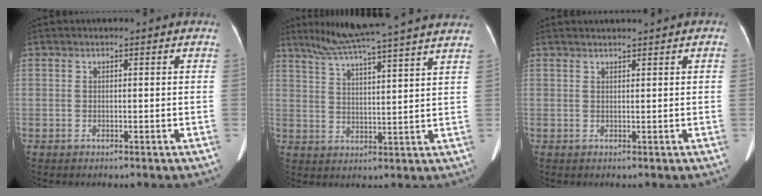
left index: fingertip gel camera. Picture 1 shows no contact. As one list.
[{"total": 18.1, "force": [15.4, -0.7, 9.6], "torque": [-0.163, 0.019, 0.212]}, {"total": 1.7, "force": [1.5, -0.2, 0.7], "torque": [-0.007, 0.020, 0.028]}]